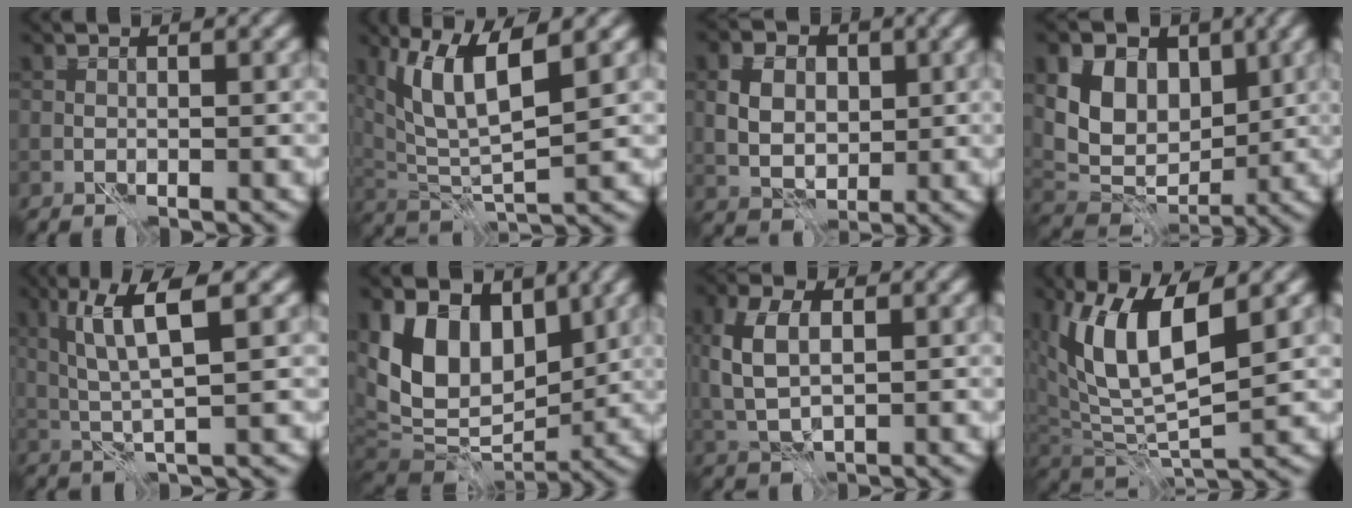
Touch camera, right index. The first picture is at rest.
{"total": 7.3, "force": [3.5, 2.3, 6.1], "torque": [-0.132, -0.005, 0.069]}
{"total": 4.5, "force": [0.7, 3.5, 2.8], "torque": [-0.054, 0.000, 0.011]}
{"total": 8.3, "force": [2.9, 6.1, 4.8], "torque": [-0.094, 0.002, 0.043]}
{"total": 5.5, "force": [2.0, 0.7, 5.1], "torque": [-0.110, 0.002, 0.042]}
{"total": 12.3, "force": [3.2, 8.6, 8.3], "torque": [-0.153, 0.002, 0.057]}
{"total": 5.2, "force": [0.9, 3.1, 4.1], "torque": [-0.102, 0.007, 0.017]}
{"total": 8.9, "force": [3.4, 3.8, 7.3], "torque": [-0.153, -0.008, 0.061]}